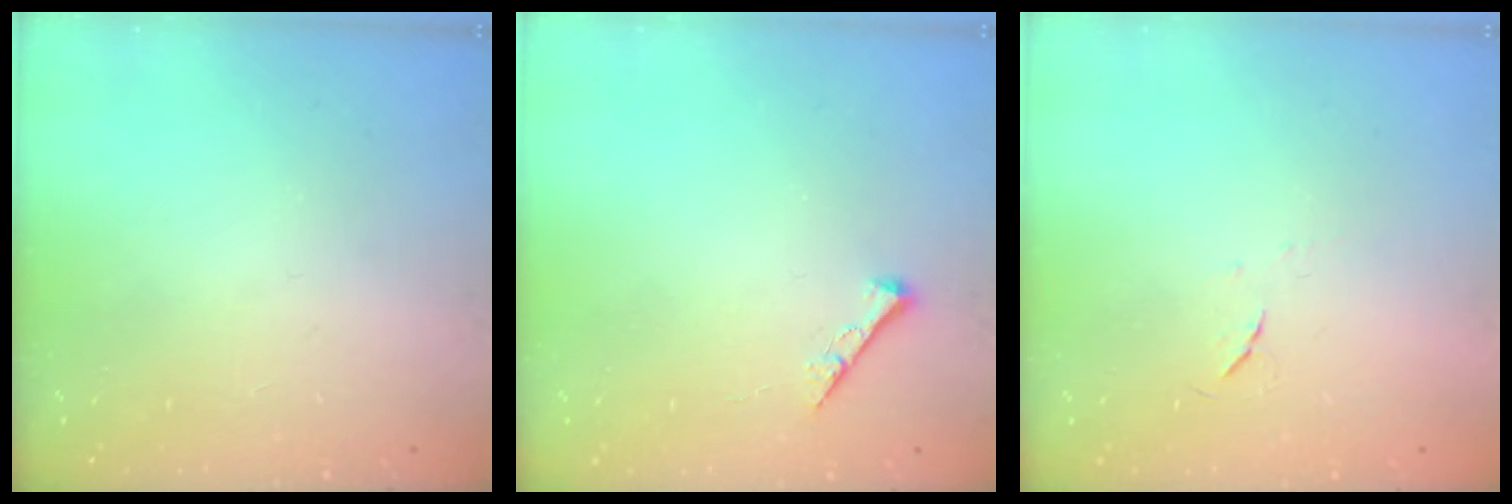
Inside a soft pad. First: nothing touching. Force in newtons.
{"total": 3.9, "press": 3.9, "slide": 0.5}
{"total": 3.6, "press": 3.6, "slide": 0.6}